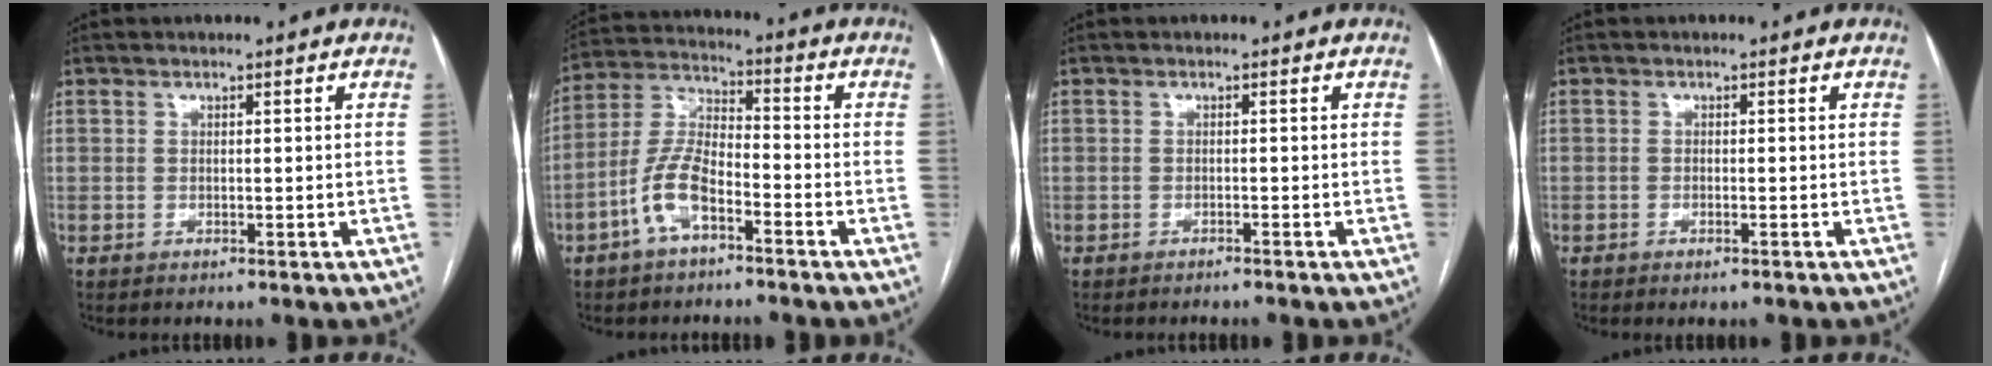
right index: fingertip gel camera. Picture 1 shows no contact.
{"total": 8.5, "force": [-4.3, 3.3, 6.5], "torque": [-0.151, 0.016, -0.087]}
{"total": 0.8, "force": [-0.8, -0.3, 0.2], "torque": [-0.005, 0.002, -0.013]}
{"total": 0.9, "force": [-0.6, 0.0, 0.6], "torque": [-0.013, -0.002, -0.009]}